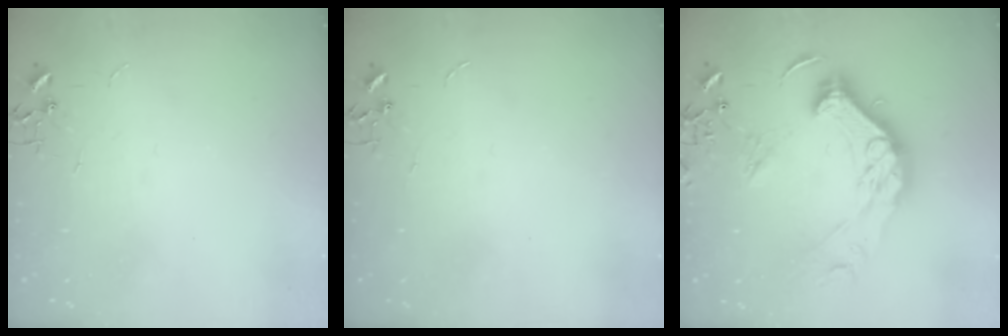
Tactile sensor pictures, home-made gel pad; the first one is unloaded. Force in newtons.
{"total": 0.0}
{"total": 18.7, "press": 18.5, "slide": 2.6}